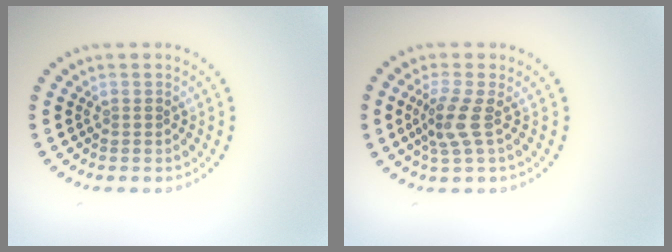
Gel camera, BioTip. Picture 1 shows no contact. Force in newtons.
{"total": 2.7, "press": 2.0, "slide": 1.7}